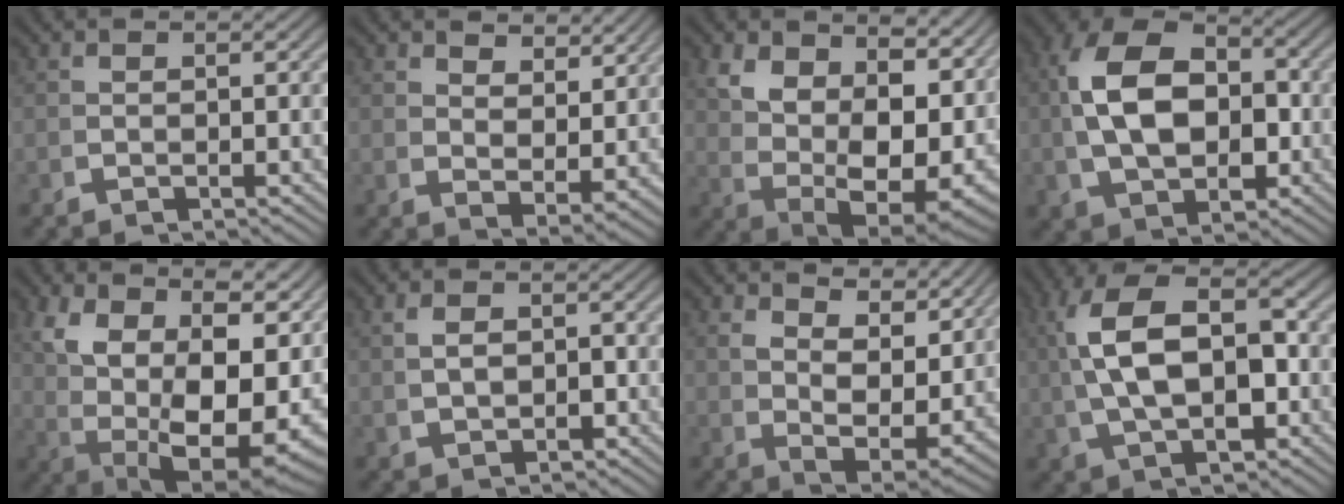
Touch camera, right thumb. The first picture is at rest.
{"total": 3.9, "force": [2.6, 1.9, 2.3], "torque": [-0.030, -0.009, 0.048]}
{"total": 14.1, "force": [2.1, 8.7, 11.0], "torque": [-0.211, -0.045, 0.059]}
{"total": 11.3, "force": [0.6, 7.2, 8.7], "torque": [-0.172, -0.023, 0.026]}
{"total": 18.7, "force": [0.6, 12.0, 14.3], "torque": [-0.274, -0.061, 0.048]}
{"total": 2.7, "force": [0.2, 1.8, 2.0], "torque": [-0.025, 0.001, 0.011]}
{"total": 6.7, "force": [2.4, 3.4, 5.3], "torque": [-0.094, -0.020, 0.051]}
{"total": 9.4, "force": [0.8, 5.2, 7.8], "torque": [-0.153, -0.010, 0.027]}